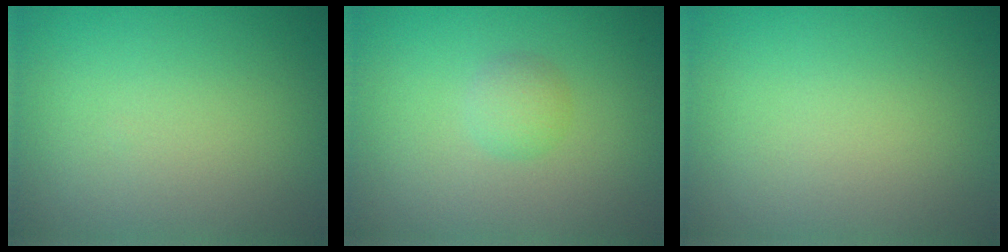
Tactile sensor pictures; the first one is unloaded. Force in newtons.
{"total": 1.5, "press": 1.5, "slide": 0.1}
{"total": 0.0}